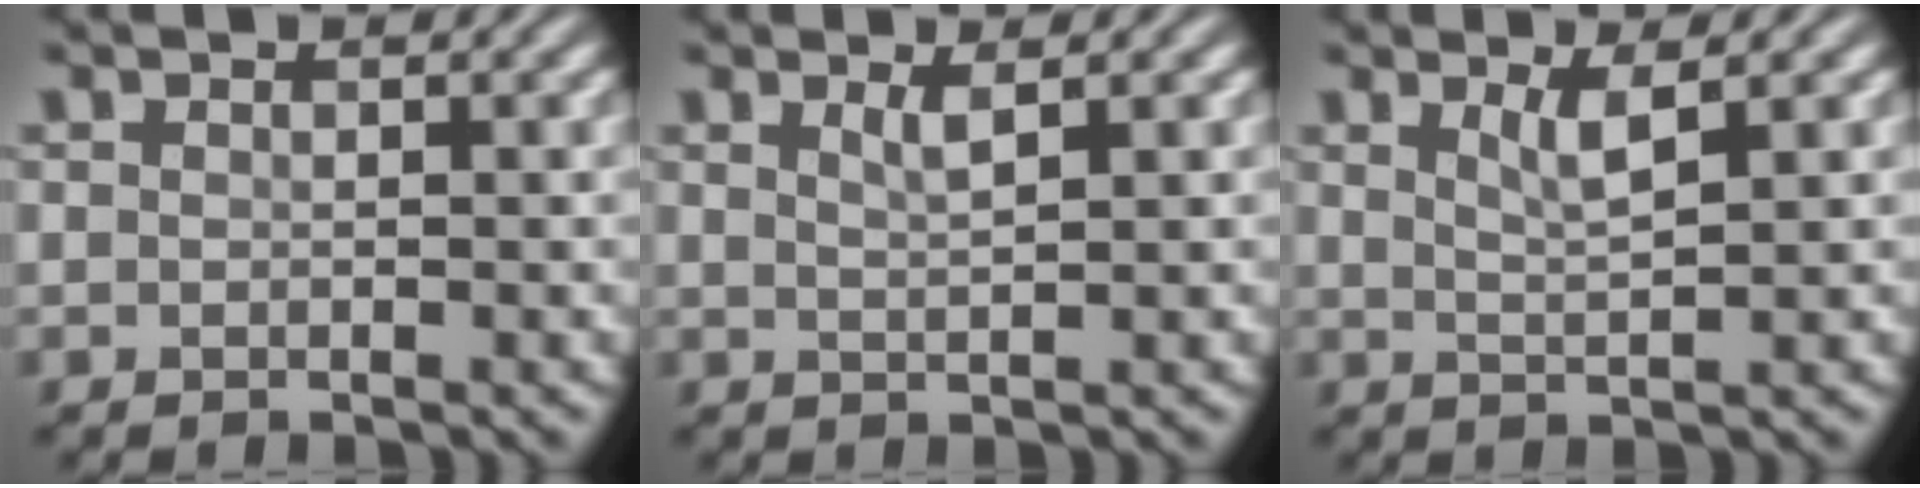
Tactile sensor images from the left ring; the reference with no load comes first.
{"total": 1.5, "force": [0.8, 0.4, 1.1], "torque": [-0.013, 0.002, 0.011]}
{"total": 2.1, "force": [1.1, 0.5, 1.7], "torque": [-0.026, -0.002, 0.018]}